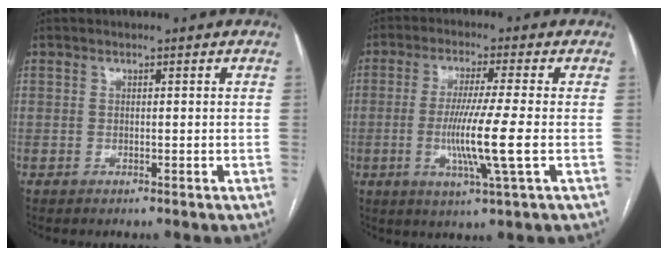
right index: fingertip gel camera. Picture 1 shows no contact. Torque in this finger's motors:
{"motor_torque": [1.89, -0.24, 0.88, 0.17]}